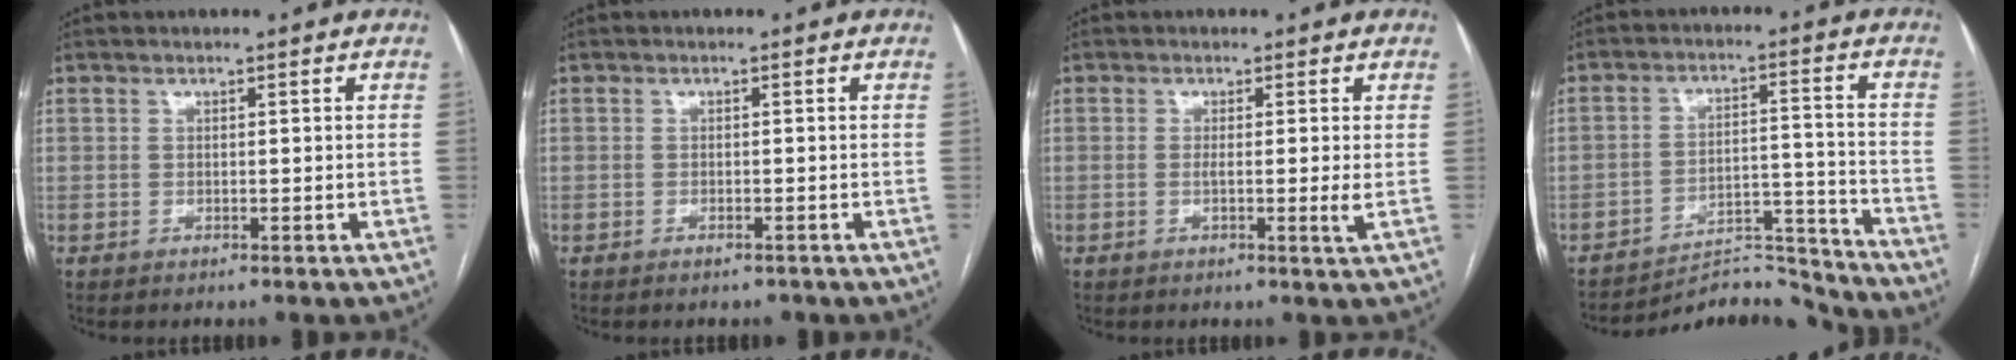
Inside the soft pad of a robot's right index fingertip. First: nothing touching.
{"total": 1.0, "force": [-0.8, 0.4, 0.3], "torque": [-0.009, -0.001, -0.009]}
{"total": 2.6, "force": [-0.2, -0.4, 2.6], "torque": [-0.045, -0.005, -0.005]}
{"total": 9.7, "force": [-9.5, 1.3, -1.1], "torque": [0.032, 0.047, -0.147]}